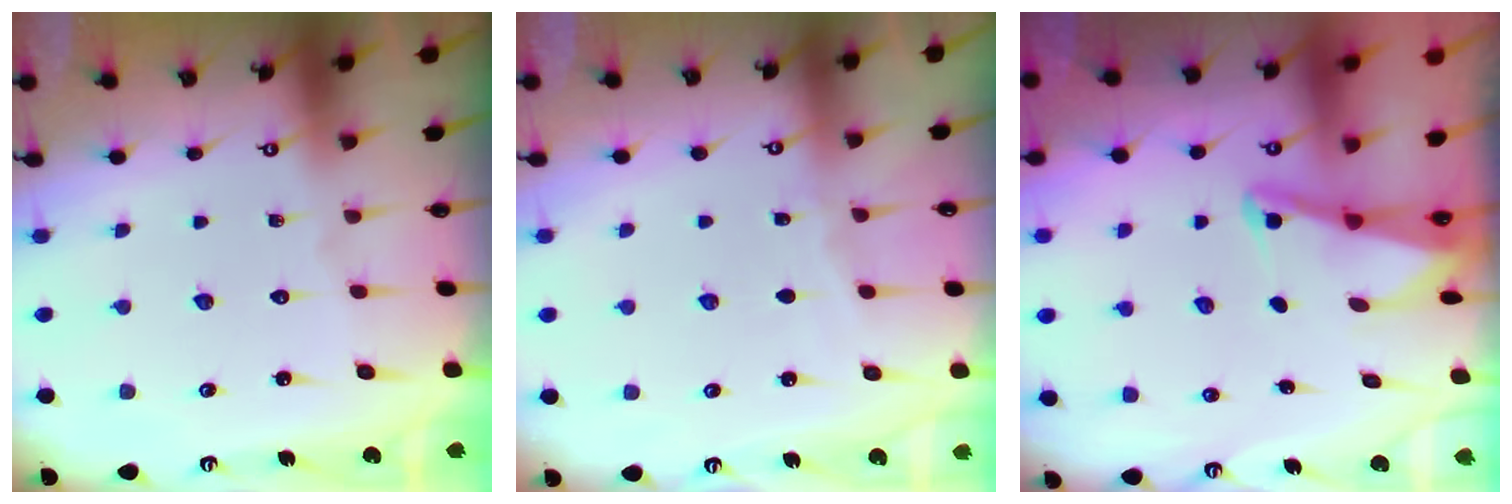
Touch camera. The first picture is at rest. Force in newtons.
{"total": 3.1, "press": 3.1, "slide": 0.4}
{"total": 2.1, "press": 2.1, "slide": 0.3}